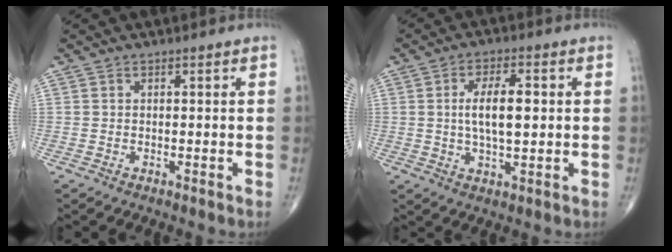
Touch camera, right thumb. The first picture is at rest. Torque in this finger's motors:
{"motor_torque": [0.62, 0.85, 0.85, 0.04, 0.01]}